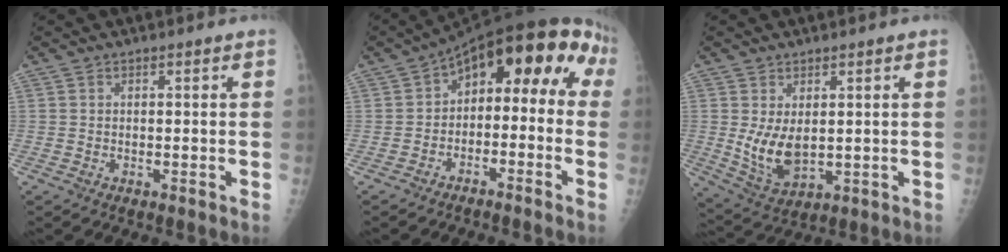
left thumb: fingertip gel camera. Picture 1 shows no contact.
{"total": 13.4, "force": [-0.5, 7.9, 10.8], "torque": [-0.101, 0.067, -0.018]}
{"total": 7.7, "force": [0.6, 4.4, 6.3], "torque": [-0.107, -0.016, 0.030]}